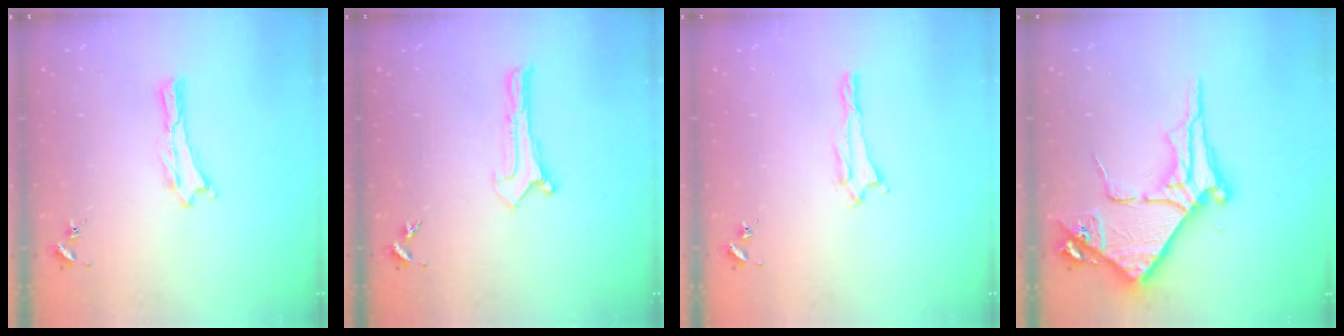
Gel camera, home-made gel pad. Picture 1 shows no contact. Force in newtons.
{"total": 0.0}
{"total": 1.0, "press": 0.9, "slide": 0.2}
{"total": 8.8, "press": 8.7, "slide": 0.9}